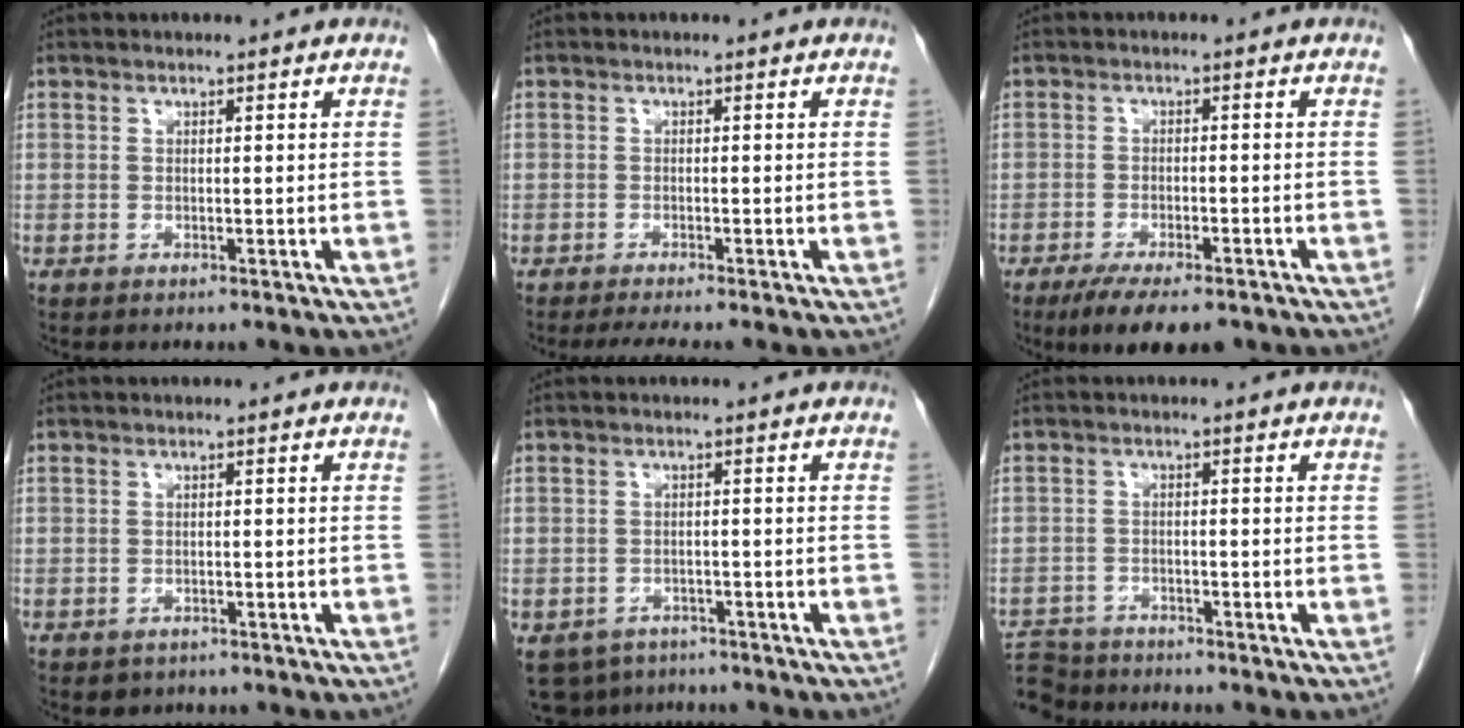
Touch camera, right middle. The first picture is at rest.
{"total": 3.3, "force": [-2.8, -0.4, 1.8], "torque": [-0.027, -0.009, -0.046]}
{"total": 9.0, "force": [-6.6, 2.5, 5.5], "torque": [-0.080, -0.014, -0.099]}
{"total": 2.0, "force": [-1.4, 1.4, 0.3], "torque": [-0.009, 0.002, -0.015]}
{"total": 7.1, "force": [-5.2, 4.6, 1.3], "torque": [-0.025, -0.001, -0.071]}
{"total": 7.4, "force": [-6.9, 2.5, 0.5], "torque": [-0.017, 0.003, -0.118]}